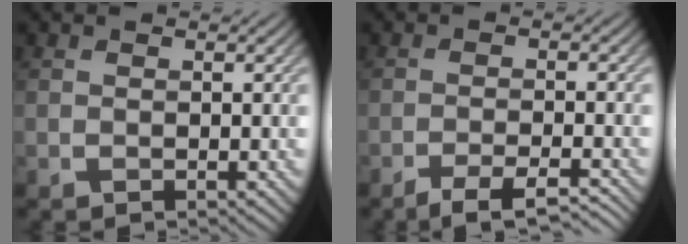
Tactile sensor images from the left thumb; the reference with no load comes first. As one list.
[{"total": 4.6, "force": [-3.5, 0.8, 2.9], "torque": [-0.039, 0.006, -0.060]}]